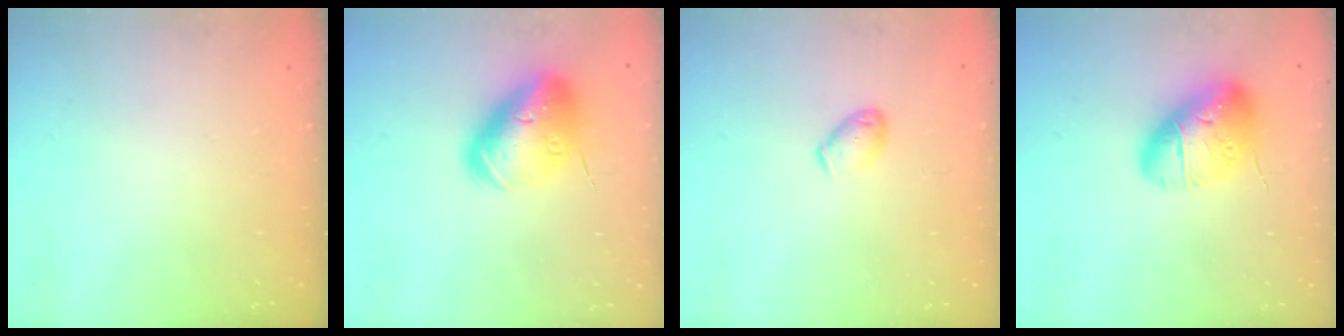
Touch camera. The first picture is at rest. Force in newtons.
{"total": 17.5, "press": 17.3, "slide": 2.8}
{"total": 5.0, "press": 5.0, "slide": 0.7}
{"total": 16.2, "press": 16.0, "slide": 3.0}